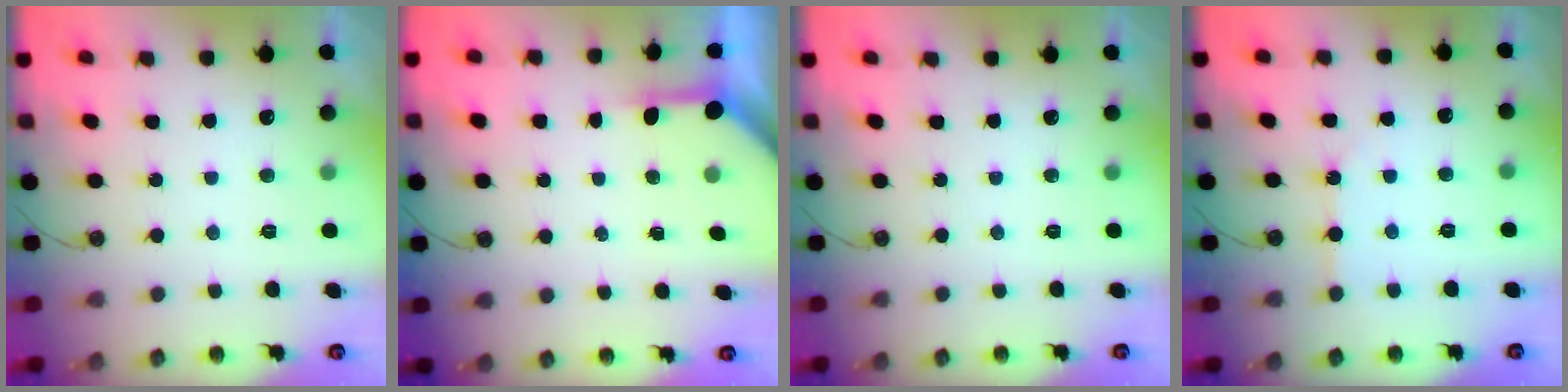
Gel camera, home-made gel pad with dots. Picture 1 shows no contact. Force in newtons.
{"total": 3.6, "press": 3.6, "slide": 0.4}
{"total": 0.0}
{"total": 3.5, "press": 3.5, "slide": 0.5}